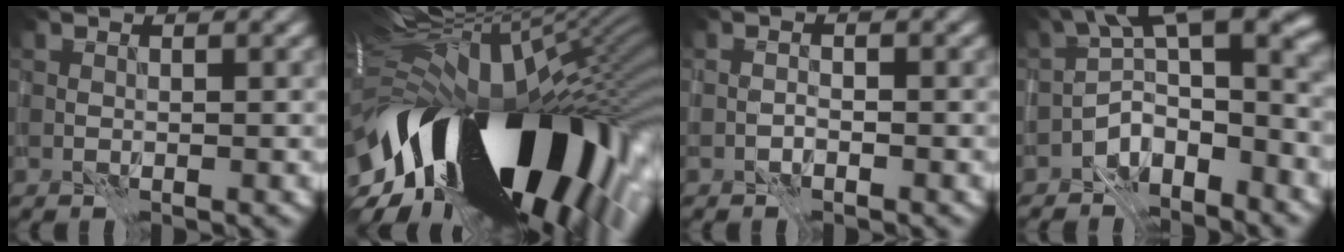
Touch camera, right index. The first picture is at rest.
{"total": 20.5, "force": [-5.8, 10.2, 16.8], "torque": [-0.289, -0.051, -0.081]}
{"total": 0.5, "force": [-0.5, 0.1, 0.1], "torque": [-0.004, 0.003, -0.013]}
{"total": 7.0, "force": [-3.0, 2.9, 5.5], "torque": [-0.073, 0.013, -0.068]}